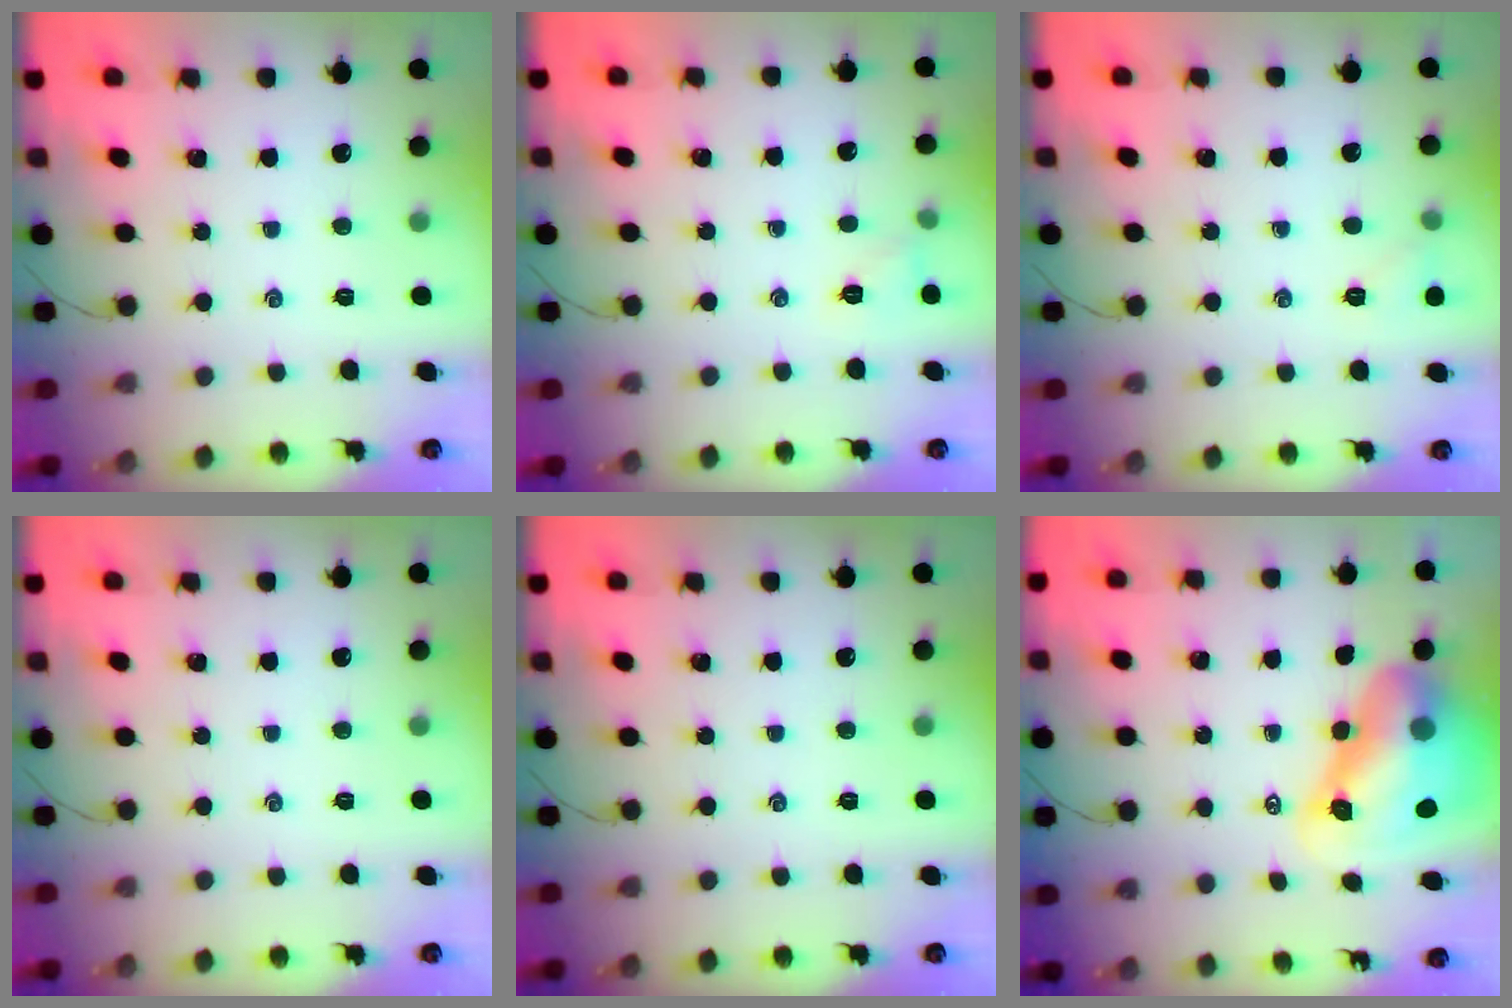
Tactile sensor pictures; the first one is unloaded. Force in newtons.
{"total": 5.4, "press": 5.2, "slide": 1.5}
{"total": 4.8, "press": 4.6, "slide": 1.4}
{"total": 0.0}
{"total": 0.0}
{"total": 13.0, "press": 12.4, "slide": 4.0}